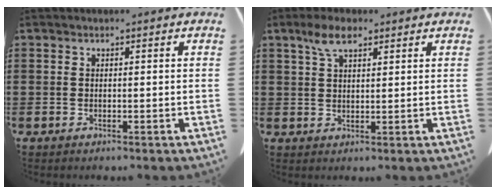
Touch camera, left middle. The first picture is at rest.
{"total": 4.9, "force": [2.9, 1.7, 3.5], "torque": [-0.077, 0.006, 0.052]}